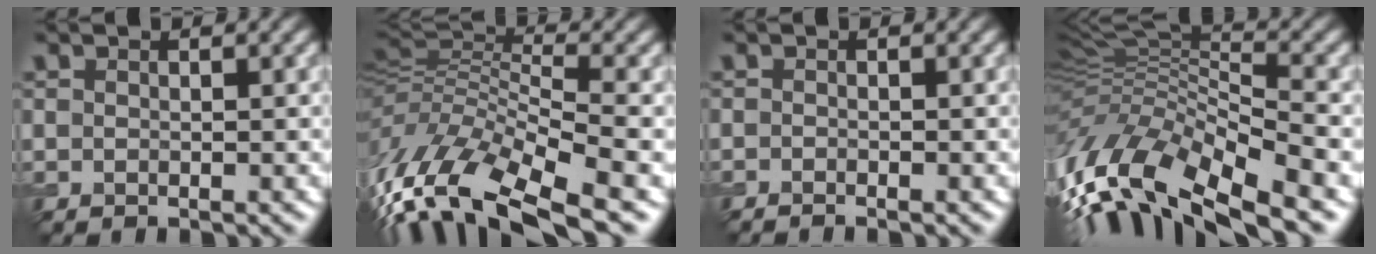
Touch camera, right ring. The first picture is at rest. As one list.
[{"total": 11.9, "force": [-6.6, 4.4, 8.9], "torque": [-0.195, 0.000, -0.117]}, {"total": 0.9, "force": [-0.8, 0.1, 0.4], "torque": [-0.007, 0.000, -0.018]}, {"total": 12.7, "force": [-6.1, 4.5, 10.2], "torque": [-0.214, 0.016, -0.109]}]